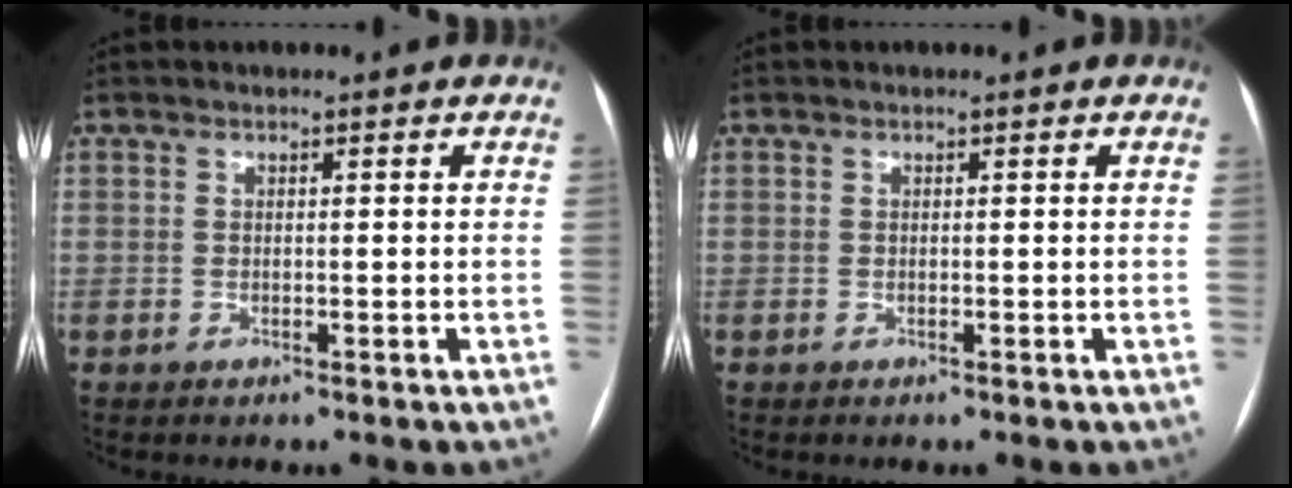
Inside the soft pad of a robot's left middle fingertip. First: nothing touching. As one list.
[{"total": 0.0}]